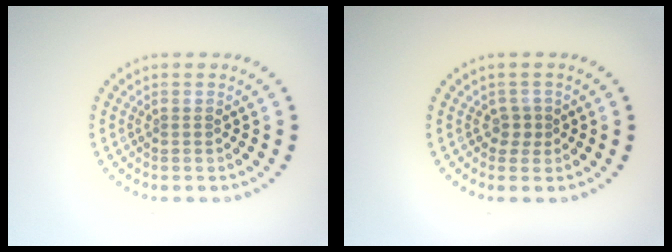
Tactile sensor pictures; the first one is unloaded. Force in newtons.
{"total": 1.2, "press": 1.1, "slide": 0.5}